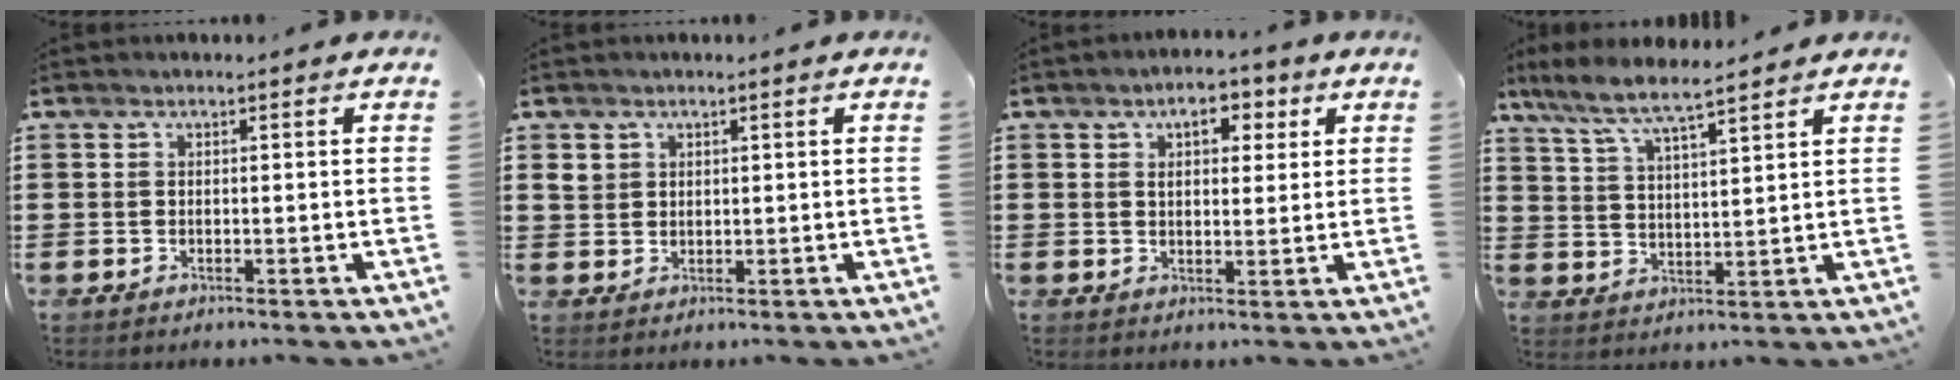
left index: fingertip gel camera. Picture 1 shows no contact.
{"total": 2.2, "force": [1.2, 1.8, 0.5], "torque": [-0.017, 0.006, 0.023]}
{"total": 4.6, "force": [2.2, 3.1, 2.7], "torque": [-0.034, 0.003, 0.027]}
{"total": 5.8, "force": [5.1, 0.2, 2.8], "torque": [-0.075, -0.024, 0.087]}